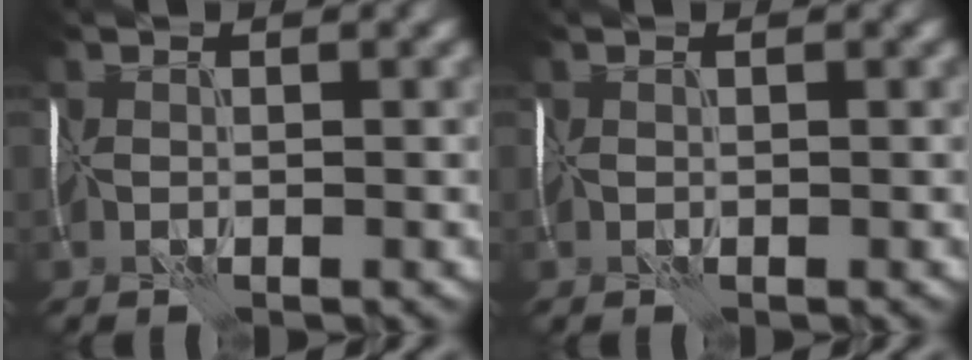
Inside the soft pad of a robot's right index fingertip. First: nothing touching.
{"total": 0.0}